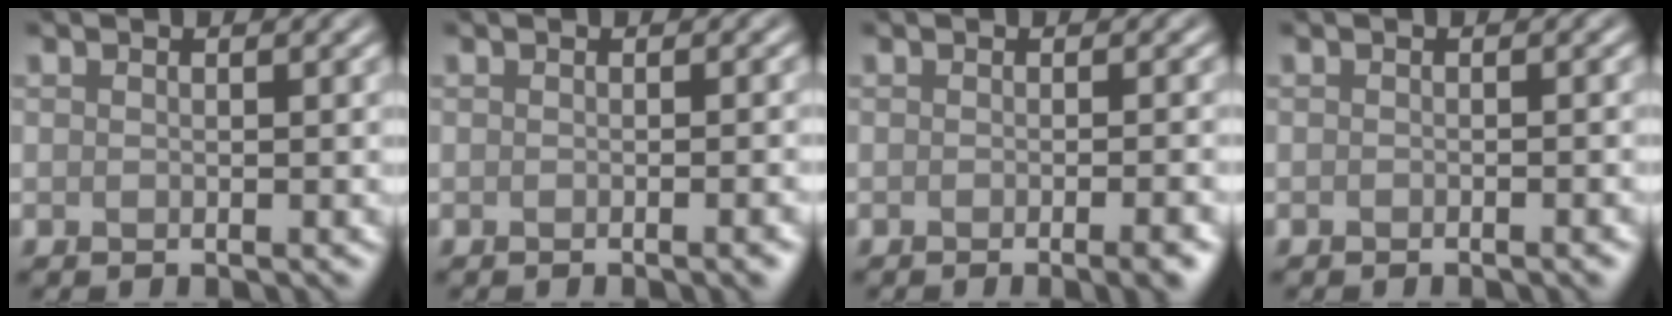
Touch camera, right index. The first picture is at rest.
{"total": 2.4, "force": [-0.8, 0.7, 2.2], "torque": [-0.012, 0.001, -0.009]}
{"total": 3.5, "force": [-1.4, 1.1, 3.0], "torque": [-0.016, 0.002, -0.018]}
{"total": 1.1, "force": [-0.8, 0.2, 0.7], "torque": [-0.007, -0.001, -0.010]}